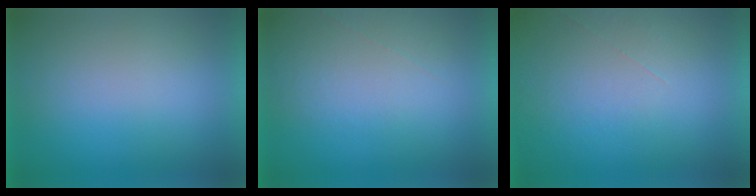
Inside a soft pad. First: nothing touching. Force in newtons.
{"total": 1.0}
{"total": 1.2}